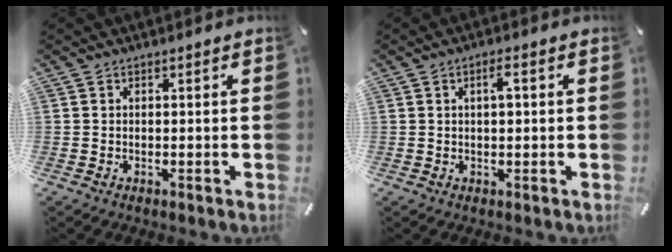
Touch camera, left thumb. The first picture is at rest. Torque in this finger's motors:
{"motor_torque": [-0.11, -0.02, -0.02, 0.00, 0.01]}